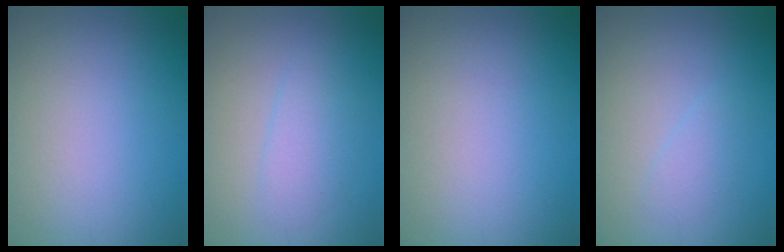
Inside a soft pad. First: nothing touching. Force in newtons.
{"total": 2.0, "press": 1.9, "slide": 0.1}
{"total": 0.0}
{"total": 1.3, "press": 1.3, "slide": 0.2}